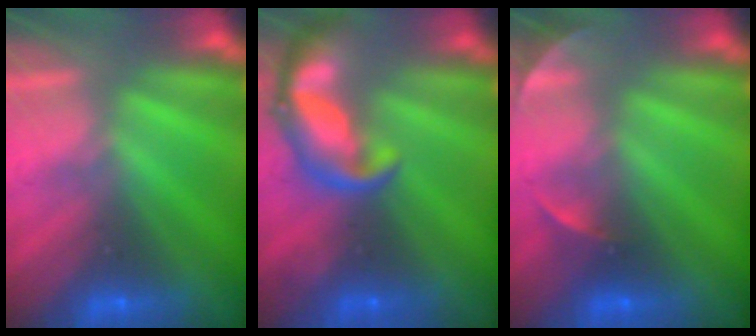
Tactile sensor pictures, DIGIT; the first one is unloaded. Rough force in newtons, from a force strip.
{"total": 7.0}
{"total": 2.2}